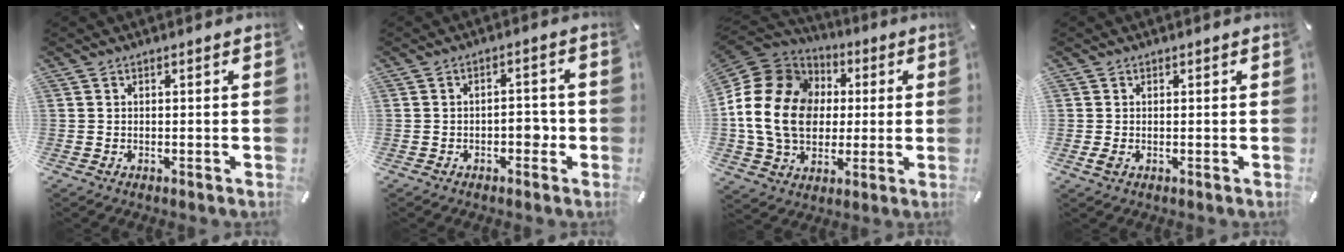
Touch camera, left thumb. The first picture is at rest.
{"total": 4.6, "force": [-1.6, 2.5, 3.5], "torque": [-0.057, 0.014, -0.028]}
{"total": 19.9, "force": [-0.5, 16.5, 11.1], "torque": [-0.232, 0.021, -0.009]}
{"total": 1.8, "force": [0.1, 1.7, 0.6], "torque": [-0.002, 0.000, 0.001]}